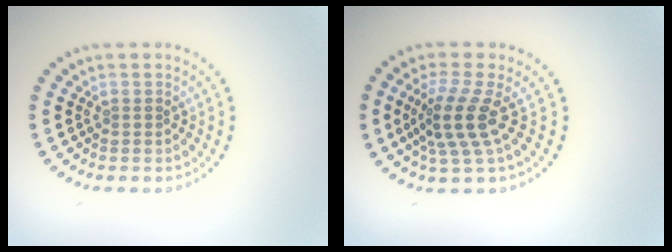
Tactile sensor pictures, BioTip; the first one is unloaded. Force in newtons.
{"total": 3.9, "press": 2.9, "slide": 2.7}